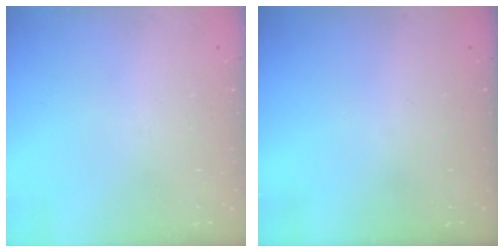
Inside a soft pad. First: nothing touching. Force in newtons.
{"total": 0.0}